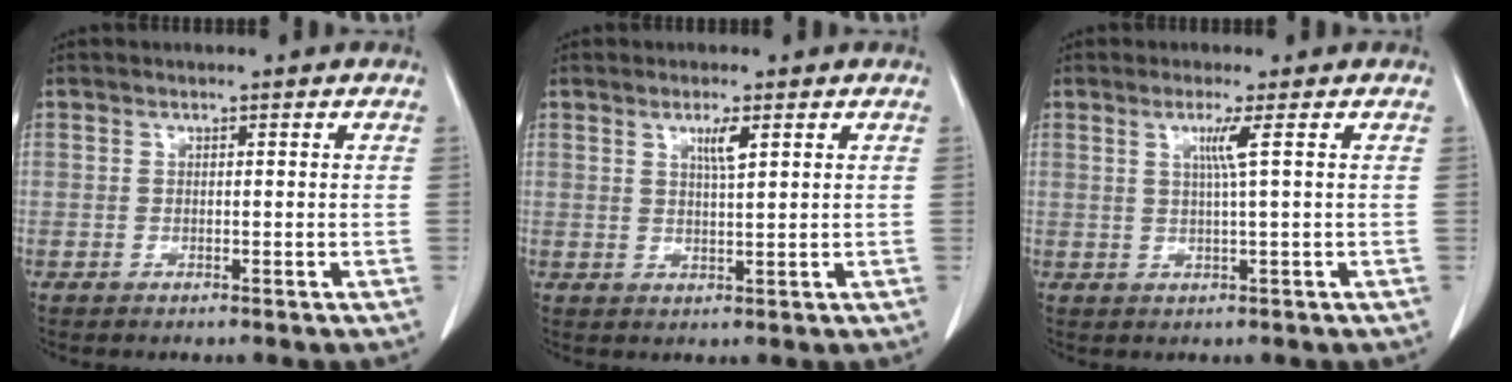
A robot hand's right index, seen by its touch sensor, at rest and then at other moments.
{"total": 2.7, "force": [1.3, 0.1, 2.3], "torque": [-0.045, -0.003, 0.025]}
{"total": 2.7, "force": [0.9, -0.9, 2.4], "torque": [-0.051, -0.003, 0.019]}